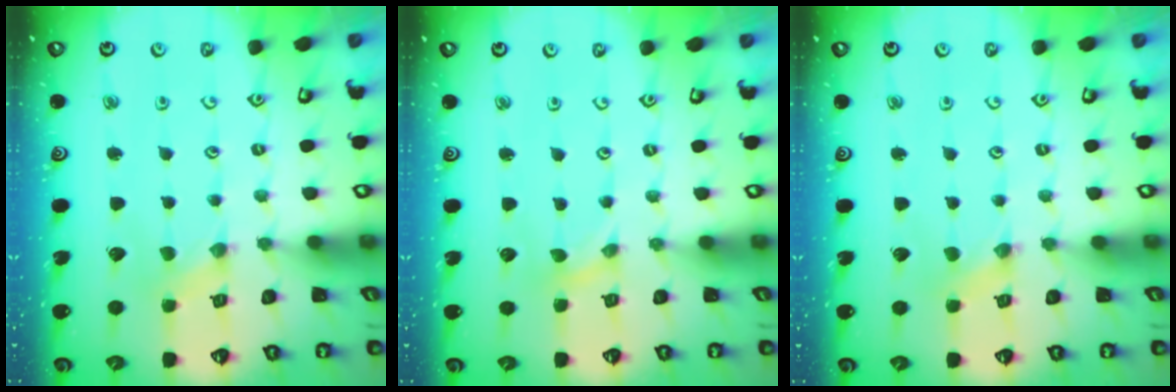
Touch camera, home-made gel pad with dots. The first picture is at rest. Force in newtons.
{"total": 0.0}
{"total": 0.0}